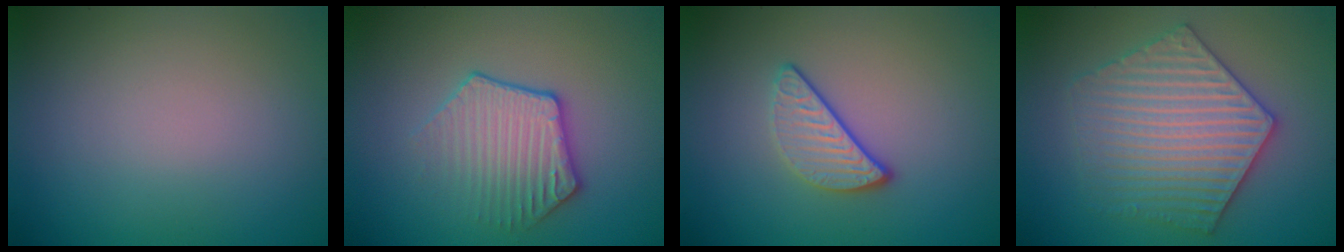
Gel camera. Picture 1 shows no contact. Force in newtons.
{"total": 3.4, "press": 3.1, "slide": 1.1}
{"total": 2.9, "press": 2.4, "slide": 1.6}
{"total": 5.6, "press": 5.5, "slide": 0.9}